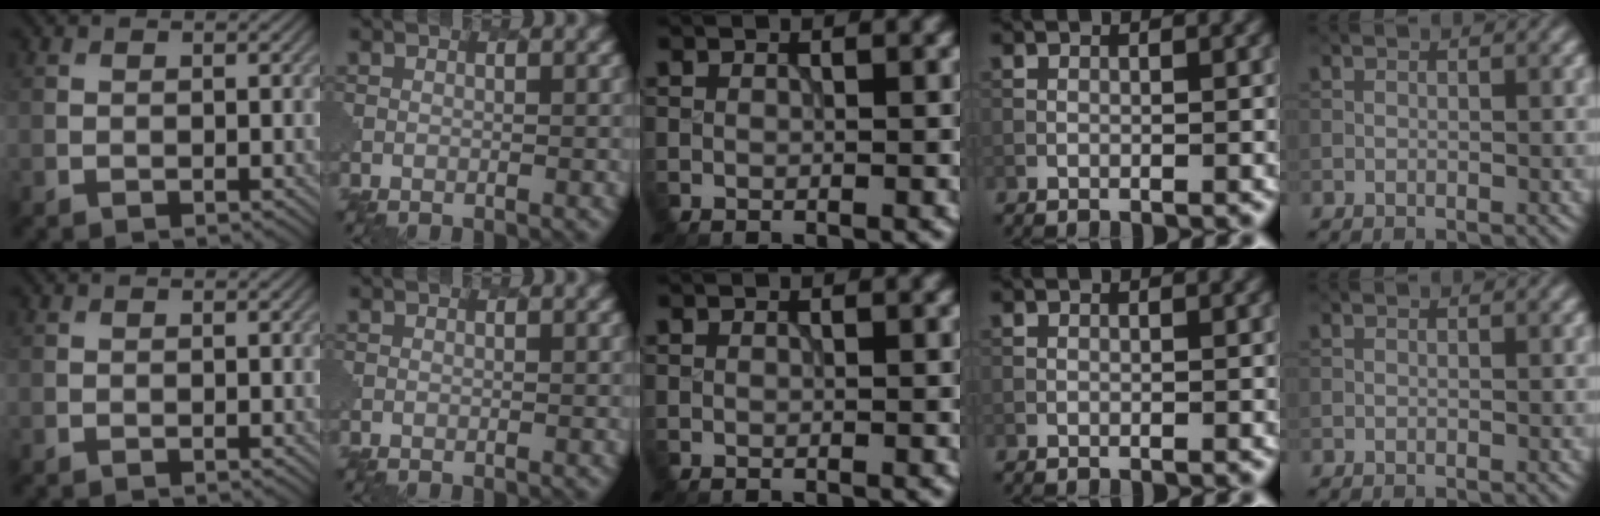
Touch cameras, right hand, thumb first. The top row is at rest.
{}